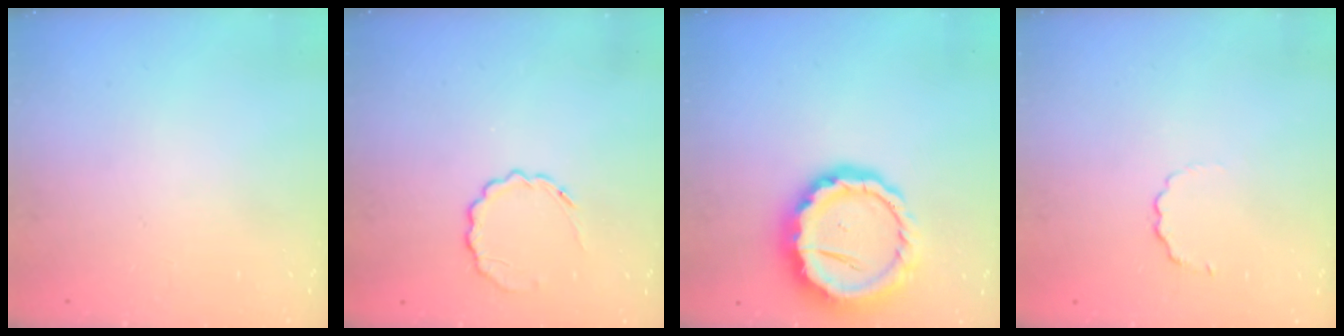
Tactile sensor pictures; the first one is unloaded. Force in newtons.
{"total": 5.3, "press": 5.1, "slide": 1.5}
{"total": 13.9, "press": 13.6, "slide": 2.5}
{"total": 2.6, "press": 2.5, "slide": 0.8}